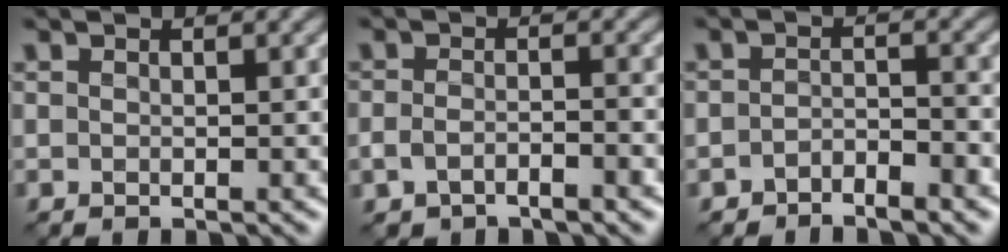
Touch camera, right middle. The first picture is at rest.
{"total": 2.2, "force": [-1.5, 0.9, 1.3], "torque": [-0.027, 0.003, -0.031]}
{"total": 2.1, "force": [-1.7, 0.5, 1.0], "torque": [-0.016, 0.007, -0.035]}